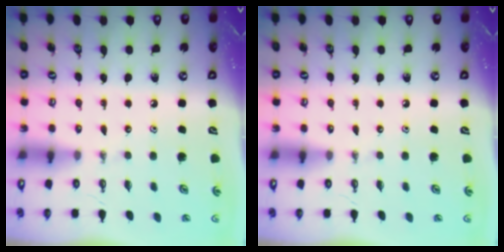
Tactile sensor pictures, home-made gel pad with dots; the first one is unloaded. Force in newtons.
{"total": 0.0}